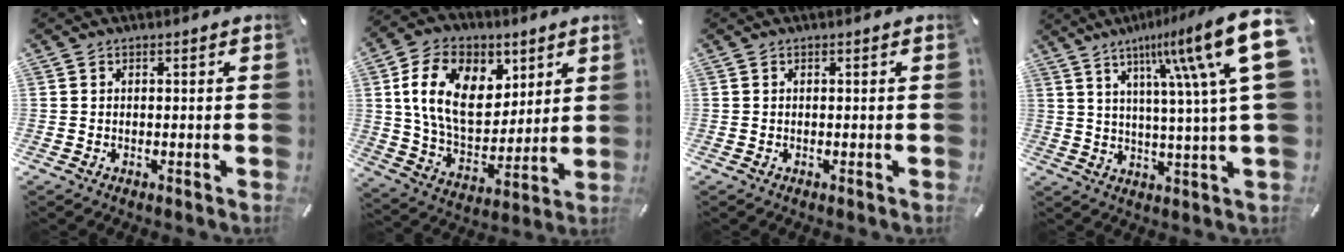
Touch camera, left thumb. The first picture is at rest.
{"total": 17.3, "force": [6.3, 12.3, 10.4], "torque": [-0.182, -0.010, 0.119]}
{"total": 0.0}
{"total": 21.5, "force": [8.2, 3.8, 19.5], "torque": [-0.288, -0.043, 0.116]}